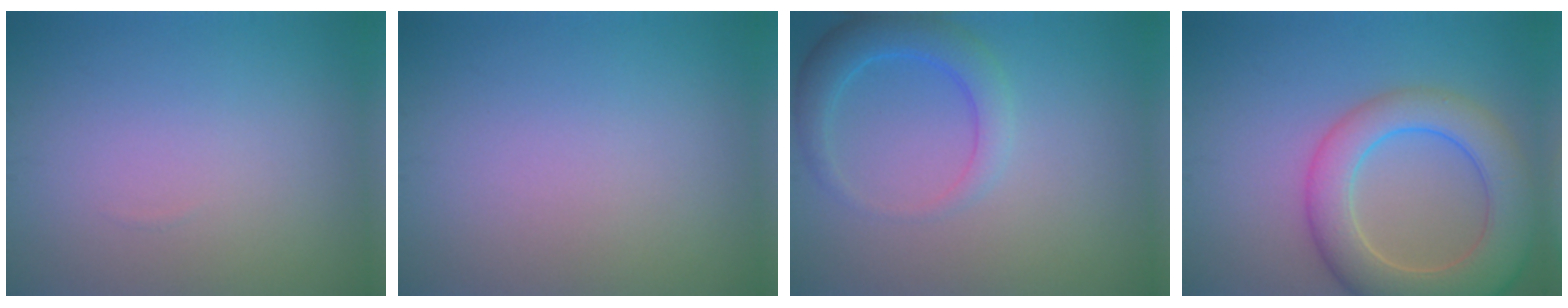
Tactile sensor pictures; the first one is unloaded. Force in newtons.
{"total": 0.0}
{"total": 3.4, "press": 3.4, "slide": 0.2}
{"total": 7.8, "press": 7.8, "slide": 0.5}